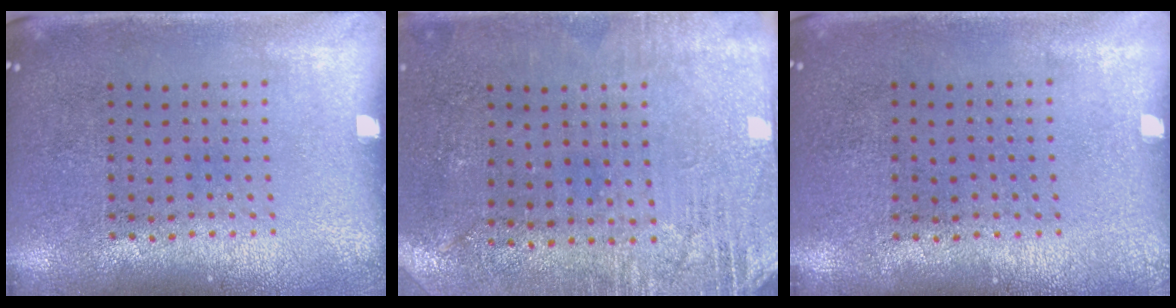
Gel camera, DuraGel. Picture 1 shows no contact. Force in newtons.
{"total": 2.8, "press": 2.5, "slide": 1.3}
{"total": 0.0}